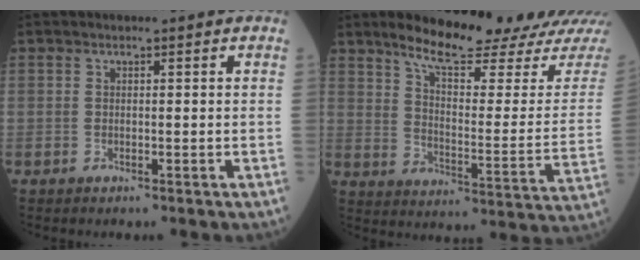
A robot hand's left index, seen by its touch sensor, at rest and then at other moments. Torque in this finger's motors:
{"motor_torque": [1.01, -1.13, 0.40, 0.10]}